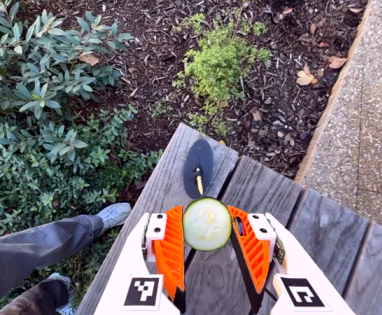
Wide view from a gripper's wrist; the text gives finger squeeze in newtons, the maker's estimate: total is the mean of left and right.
{"total": 6.2, "left": 5.9, "right": 6.4}